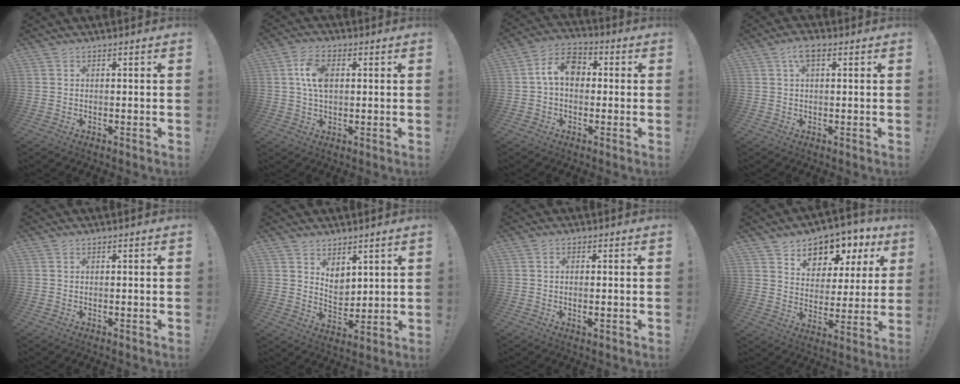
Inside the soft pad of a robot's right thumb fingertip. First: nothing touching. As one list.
[{"total": 8.2, "force": [1.4, 5.1, 6.3], "torque": [-0.122, 0.004, 0.025]}, {"total": 9.6, "force": [1.1, 6.4, 7.0], "torque": [-0.125, 0.018, 0.023]}, {"total": 4.2, "force": [1.6, 1.9, 3.3], "torque": [-0.062, 0.005, 0.028]}, {"total": 0.0}, {"total": 6.4, "force": [4.0, 4.6, 2.2], "torque": [-0.030, -0.035, 0.078]}, {"total": 1.8, "force": [-0.1, 0.7, 1.6], "torque": [-0.026, 0.001, -0.002]}, {"total": 9.1, "force": [6.4, 5.8, 3.0], "torque": [-0.039, -0.056, 0.113]}]